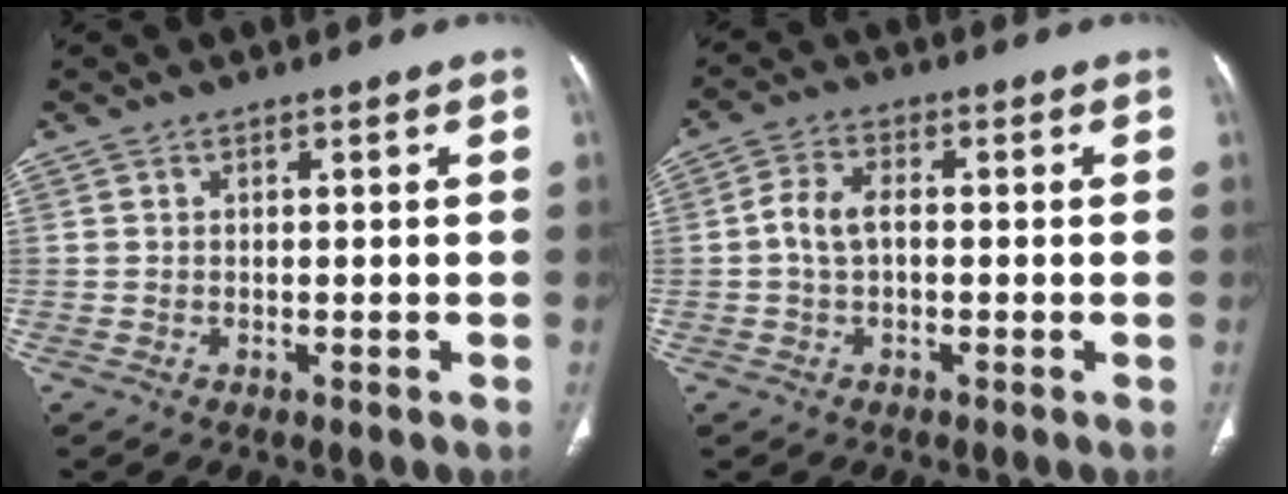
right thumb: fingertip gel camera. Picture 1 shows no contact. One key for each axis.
{"total": 5.1, "fx": -0.2, "fy": 3.1, "fz": 4.0, "tx": -0.080, "ty": 0.017, "tz": -0.010}